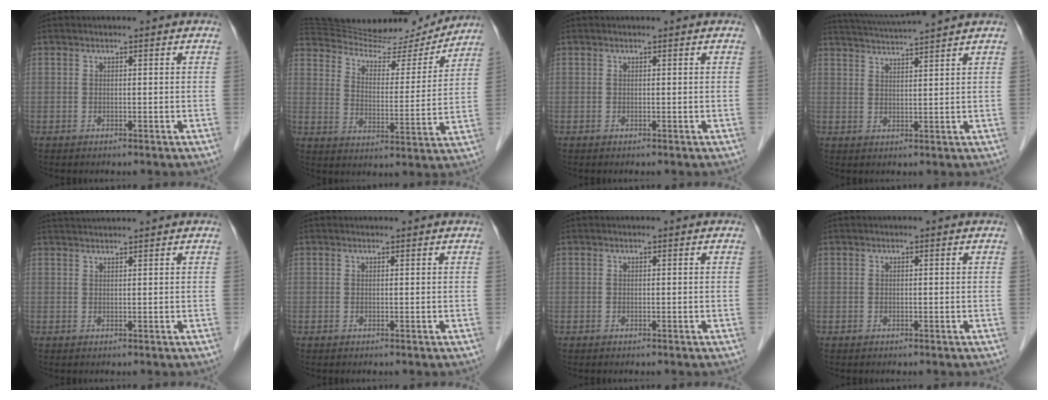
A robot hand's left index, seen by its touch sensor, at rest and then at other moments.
{"total": 21.6, "force": [20.2, 4.6, 5.9], "torque": [-0.105, -0.017, 0.293]}
{"total": 0.0}
{"total": 8.2, "force": [7.6, -1.5, 2.6], "torque": [-0.054, 0.013, 0.119]}
{"total": 3.7, "force": [3.5, -0.7, 0.9], "torque": [-0.012, 0.023, 0.060]}
{"total": 0.5, "force": [0.5, 0.0, 0.0], "torque": [-0.007, 0.002, 0.009]}
{"total": 0.0}
{"total": 0.0}